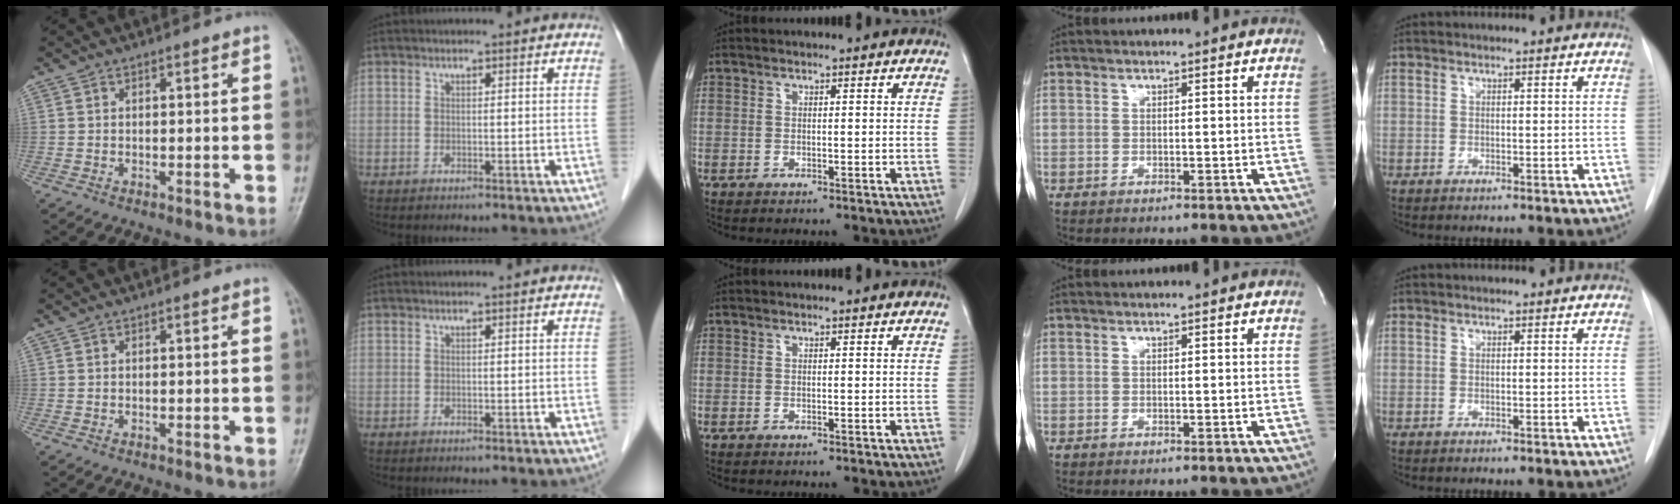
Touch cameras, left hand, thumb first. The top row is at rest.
{}